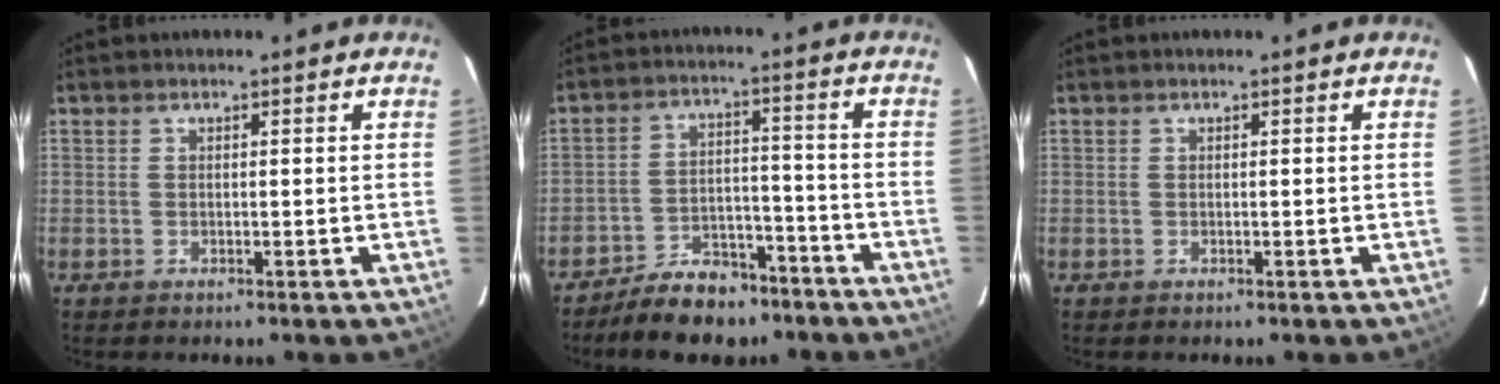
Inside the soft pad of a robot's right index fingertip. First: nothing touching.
{"total": 10.9, "force": [-8.8, 5.3, 3.8], "torque": [-0.083, 0.021, -0.124]}
{"total": 0.0}